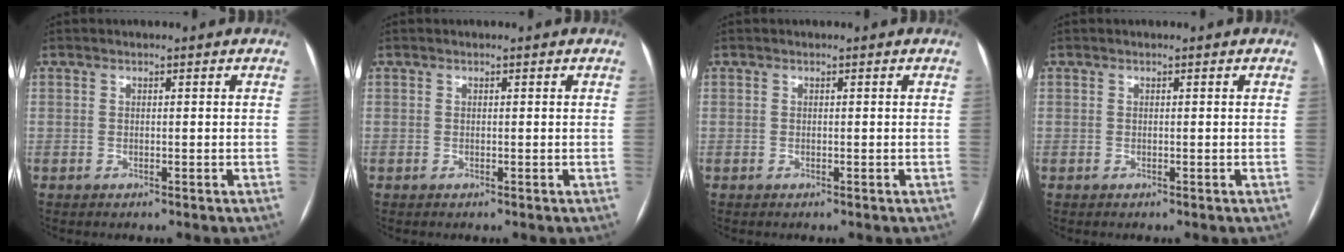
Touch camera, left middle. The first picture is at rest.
{"total": 0.0}
{"total": 0.0}
{"total": 0.0}